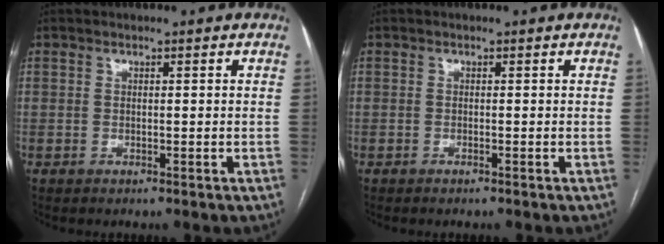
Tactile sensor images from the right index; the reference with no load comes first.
{"total": 0.0}